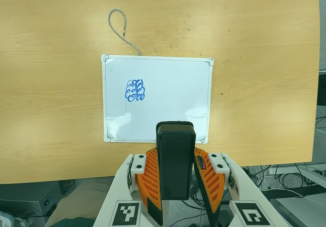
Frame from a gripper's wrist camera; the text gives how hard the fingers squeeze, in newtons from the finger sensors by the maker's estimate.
{"total": 6.3, "left": 5.0, "right": 7.6}